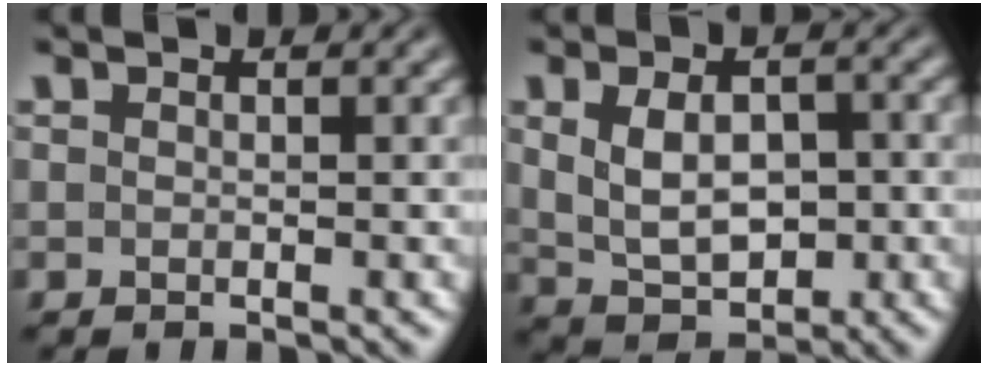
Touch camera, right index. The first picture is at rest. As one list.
[{"total": 6.2, "force": [-0.3, 4.5, 4.3], "torque": [-0.075, -0.017, 0.004]}]